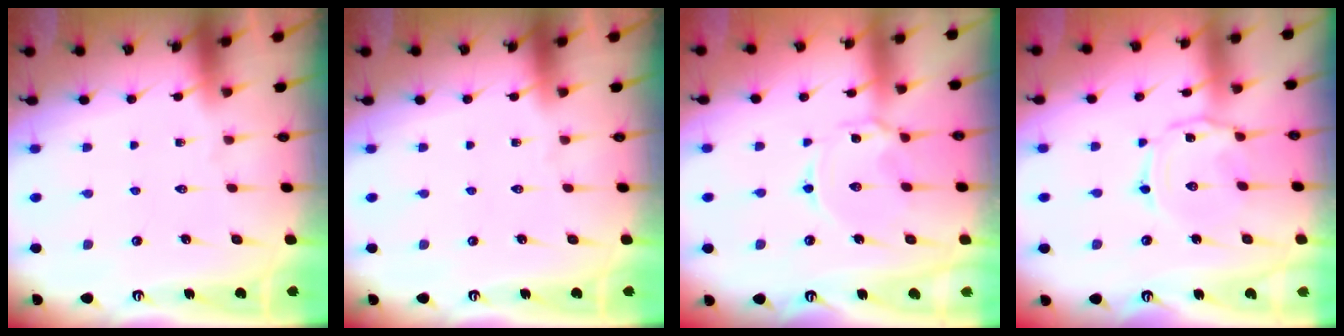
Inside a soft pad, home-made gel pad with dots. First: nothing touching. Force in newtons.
{"total": 0.0}
{"total": 3.0, "press": 3.0, "slide": 0.3}
{"total": 2.5, "press": 2.4, "slide": 0.4}